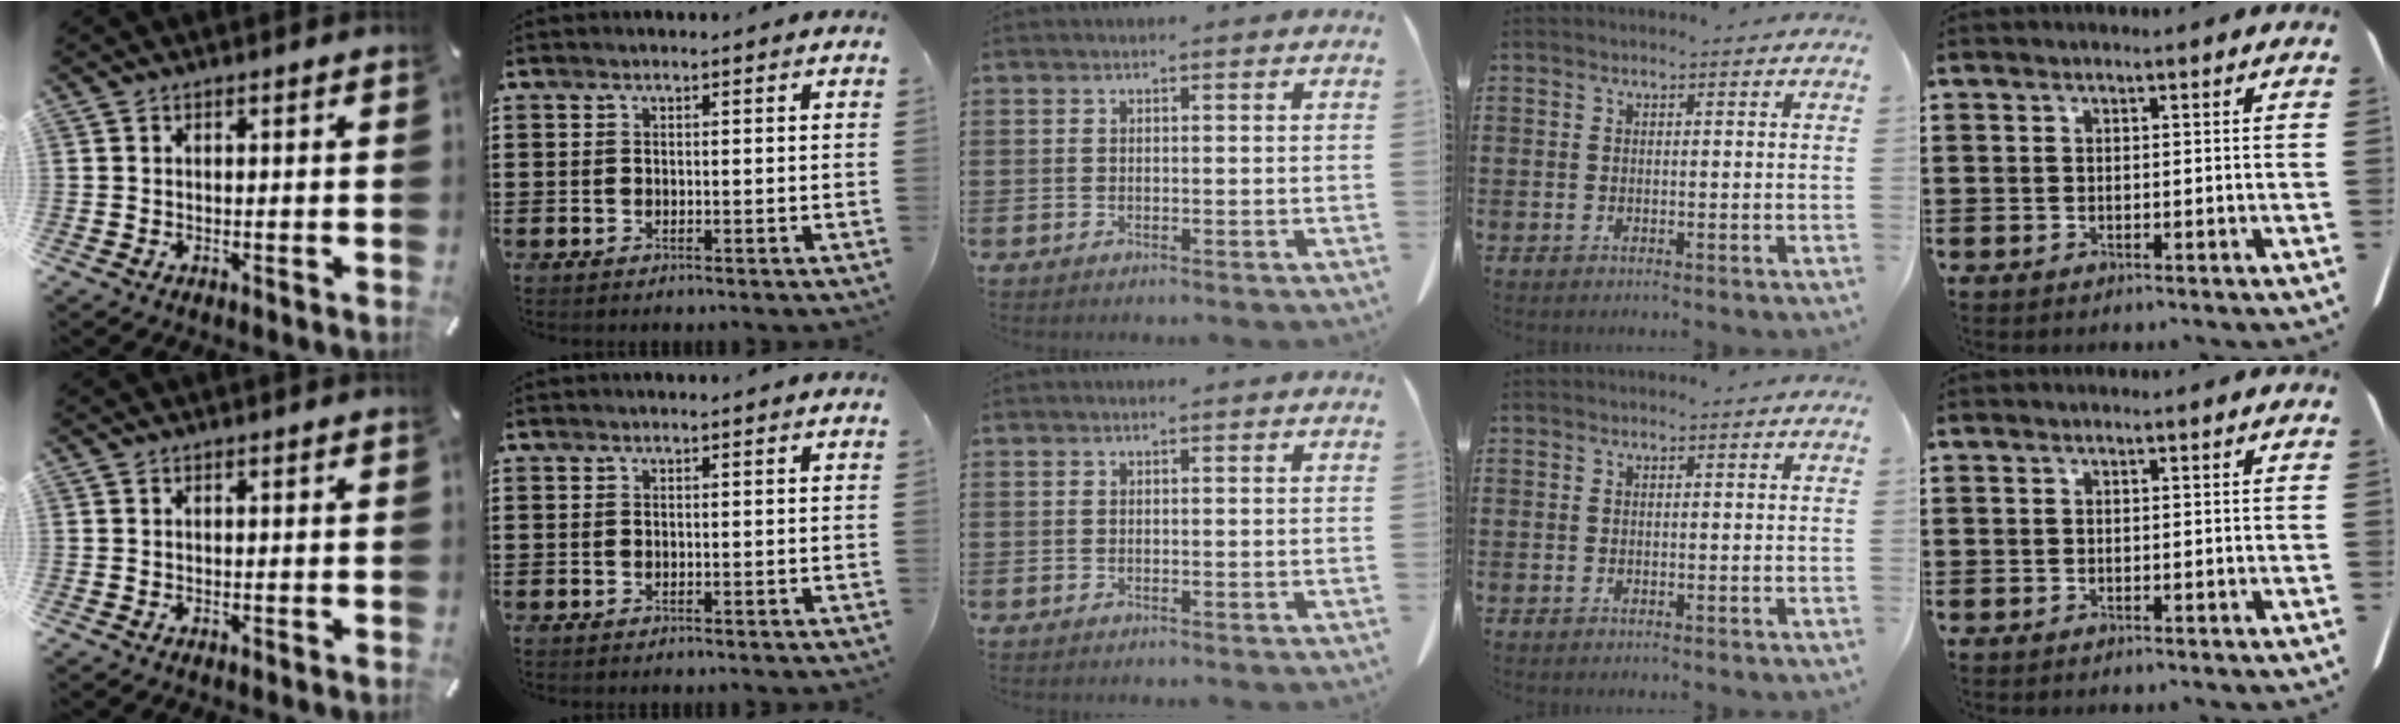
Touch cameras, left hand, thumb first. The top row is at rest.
{}